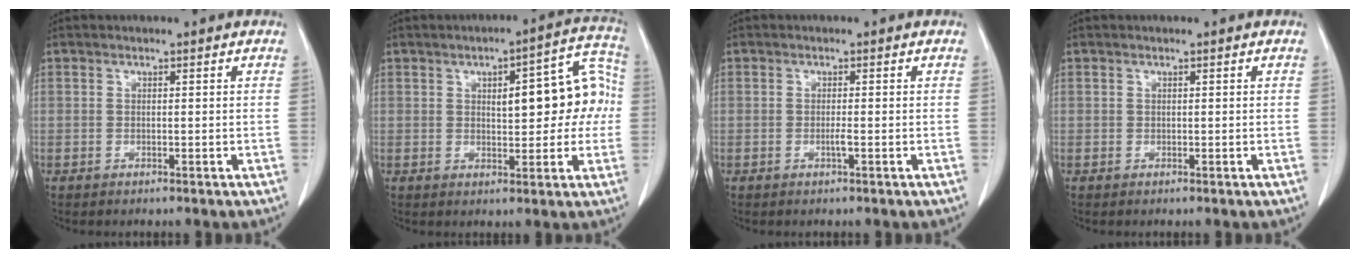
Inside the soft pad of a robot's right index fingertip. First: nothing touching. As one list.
[{"total": 11.6, "force": [1.2, 4.4, 10.7], "torque": [-0.125, 0.040, 0.019]}, {"total": 1.0, "force": [-0.3, -0.1, 0.9], "torque": [-0.022, -0.002, -0.006]}, {"total": 0.0}]